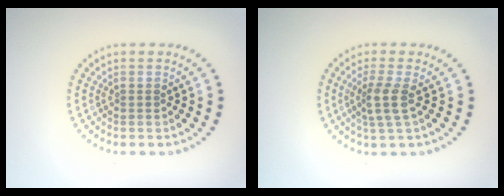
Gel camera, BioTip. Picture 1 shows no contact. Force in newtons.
{"total": 2.5, "press": 2.0, "slide": 1.5}